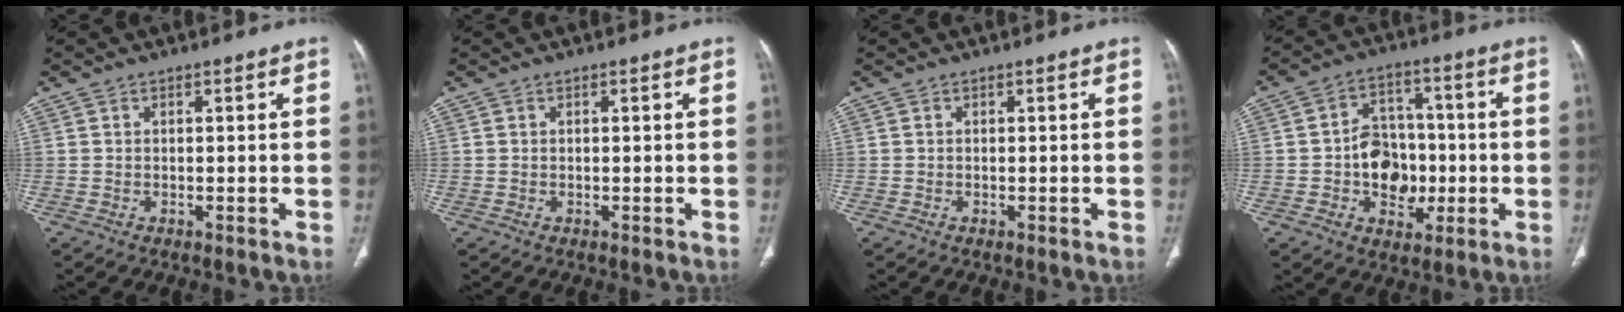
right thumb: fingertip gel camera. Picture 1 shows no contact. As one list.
[{"total": 0.0}, {"total": 0.0}, {"total": 11.1, "force": [-1.7, 8.6, 6.8], "torque": [-0.060, 0.024, -0.024]}]